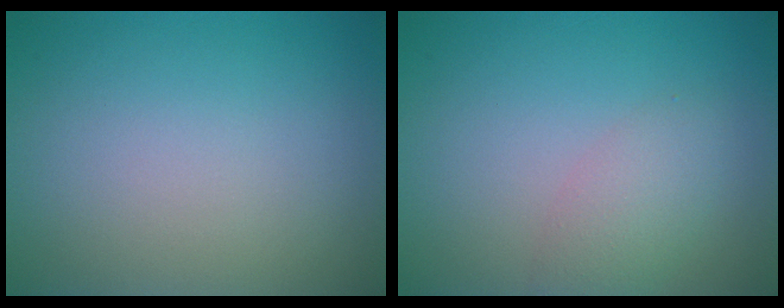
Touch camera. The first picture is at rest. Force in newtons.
{"total": 2.4, "press": 2.4, "slide": 0.1}